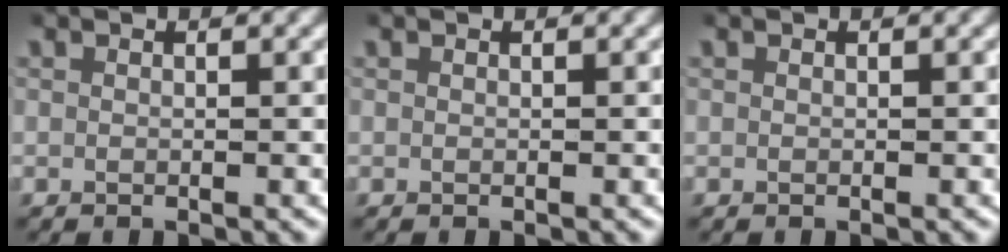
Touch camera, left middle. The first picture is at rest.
{"total": 0.0}
{"total": 0.0}